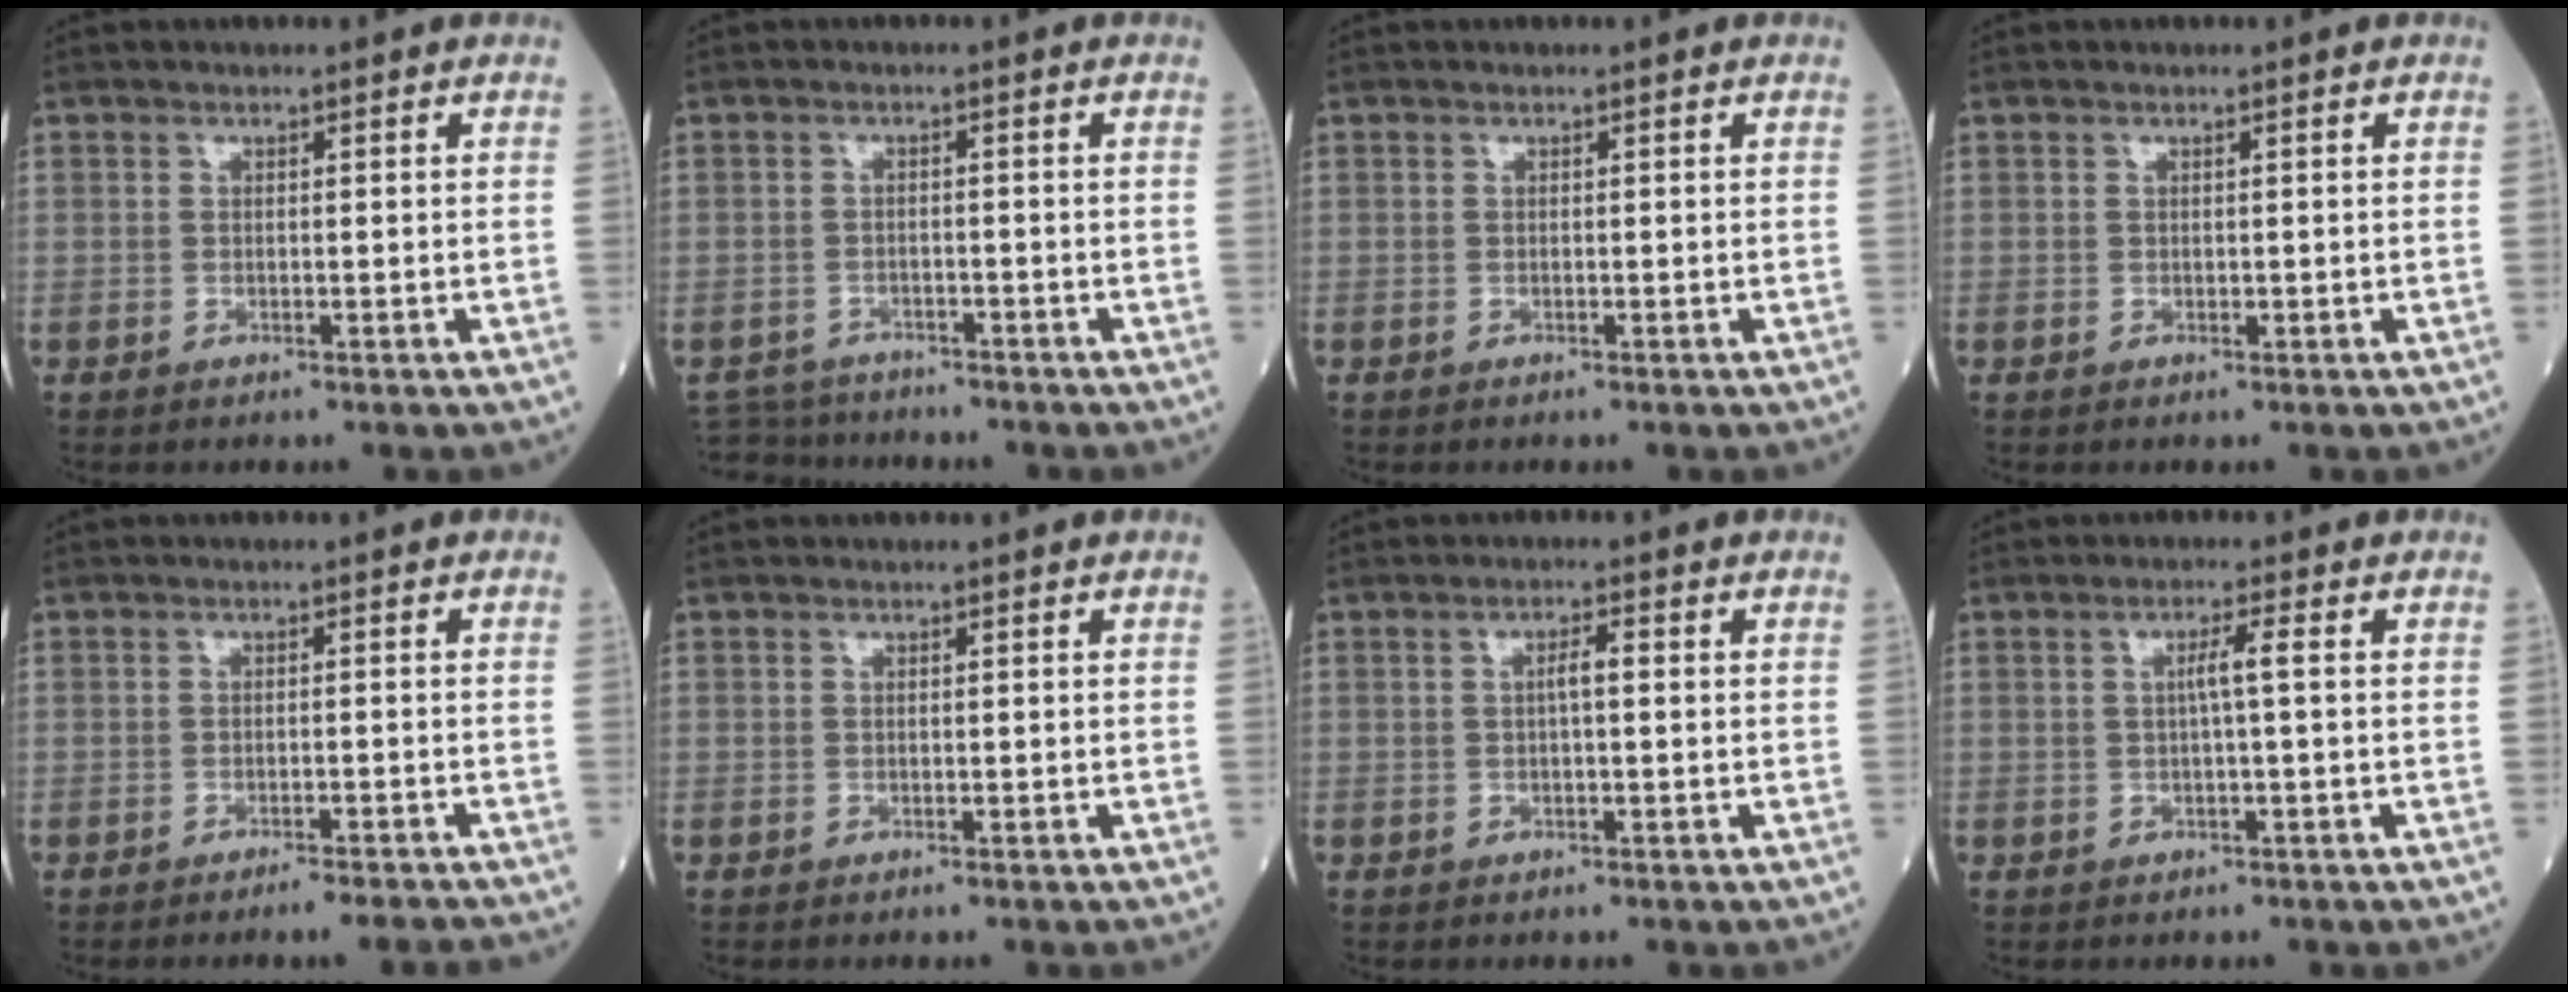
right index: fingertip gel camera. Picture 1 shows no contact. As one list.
[{"total": 4.8, "force": [-4.5, 1.5, -0.6], "torque": [0.007, -0.005, -0.077]}, {"total": 0.0}, {"total": 0.0}, {"total": 4.4, "force": [-4.1, -0.6, 1.7], "torque": [-0.016, -0.008, -0.056]}, {"total": 0.0}, {"total": 1.9, "force": [0.1, 0.3, 1.9], "torque": [-0.033, 0.005, 0.000]}, {"total": 2.4, "force": [0.1, -0.4, 2.4], "torque": [-0.042, 0.003, 0.001]}]